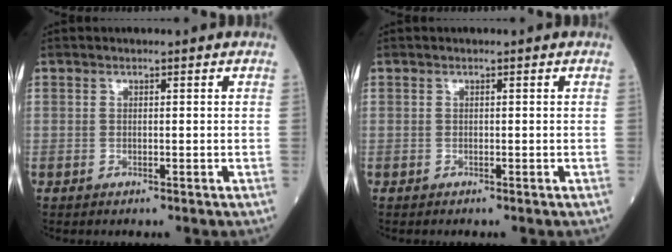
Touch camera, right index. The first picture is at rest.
{"total": 0.0}